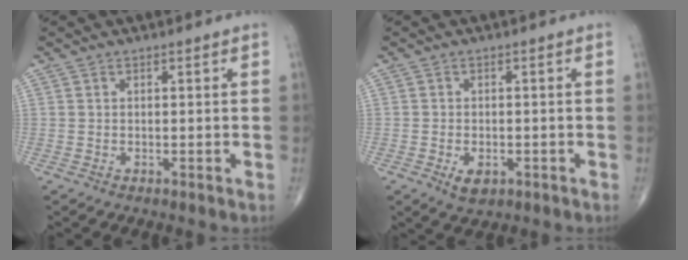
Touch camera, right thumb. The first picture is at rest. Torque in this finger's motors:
{"motor_torque": [-0.23, 0.17, -0.07, -0.08, 0.00]}